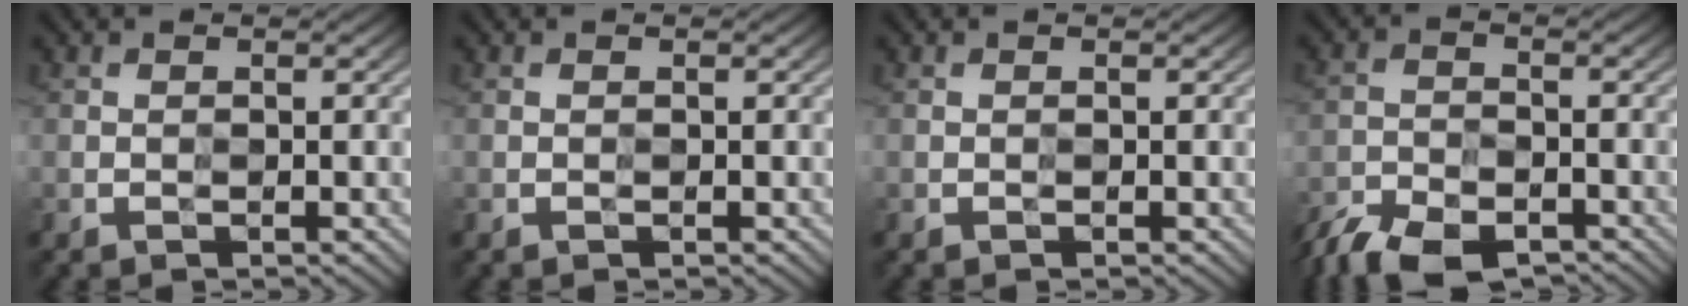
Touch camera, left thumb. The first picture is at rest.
{"total": 0.0}
{"total": 0.0}
{"total": 6.6, "force": [-5.8, 2.0, 2.5], "torque": [-0.049, -0.011, -0.115]}